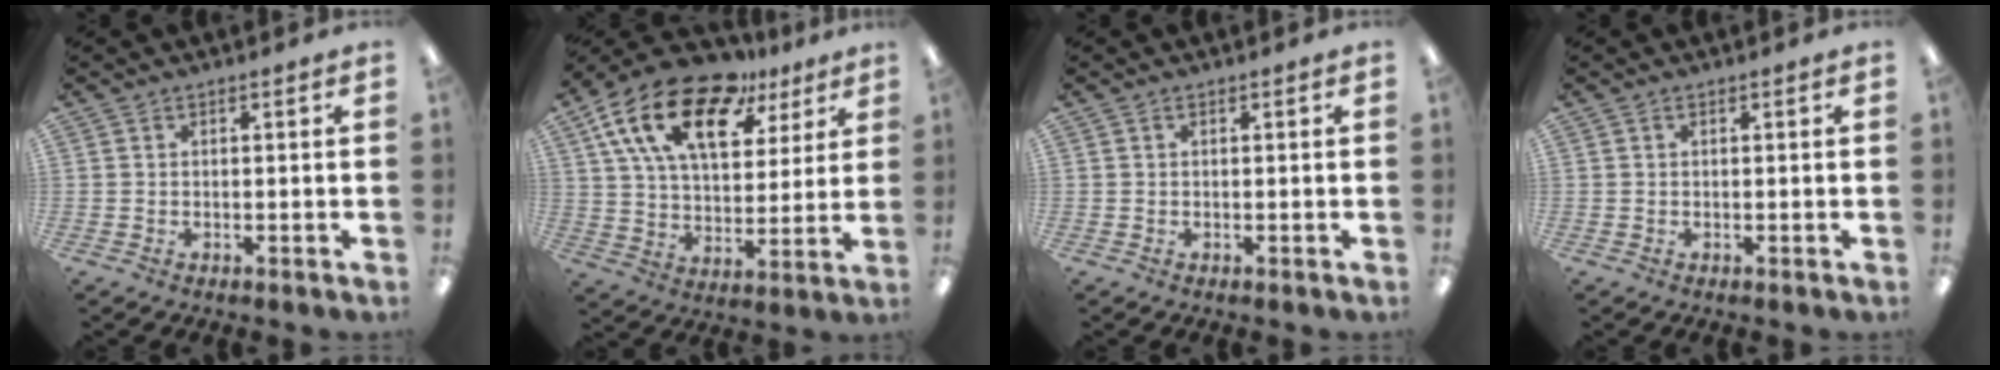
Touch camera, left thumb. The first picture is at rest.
{"total": 20.8, "force": [12.0, 10.9, 13.1], "torque": [-0.231, -0.048, 0.213]}
{"total": 0.0}
{"total": 0.0}